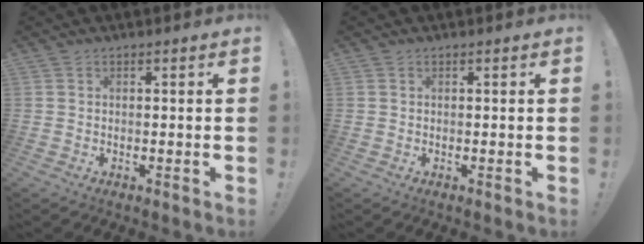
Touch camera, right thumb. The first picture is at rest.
{"total": 0.0}